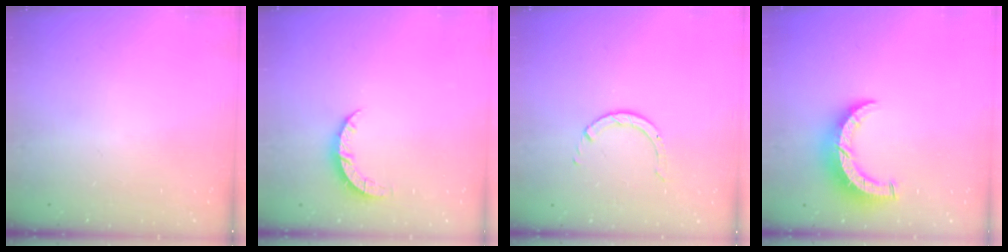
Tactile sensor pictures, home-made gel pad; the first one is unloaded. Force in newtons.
{"total": 4.4, "press": 4.4, "slide": 0.3}
{"total": 1.7, "press": 1.7, "slide": 0.1}
{"total": 8.4, "press": 8.4, "slide": 0.7}